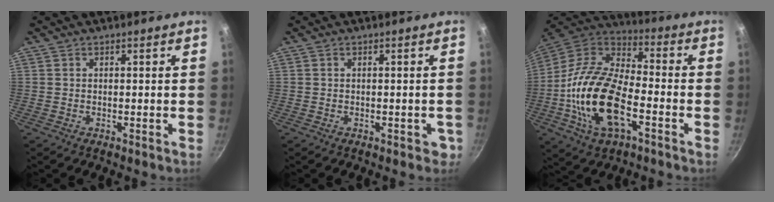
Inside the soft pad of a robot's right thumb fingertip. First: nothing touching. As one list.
[{"total": 2.3, "force": [-0.7, 1.7, 1.4], "torque": [0.004, 0.014, -0.003]}, {"total": 20.8, "force": [-5.7, 10.5, 17.1], "torque": [-0.316, 0.030, -0.121]}]